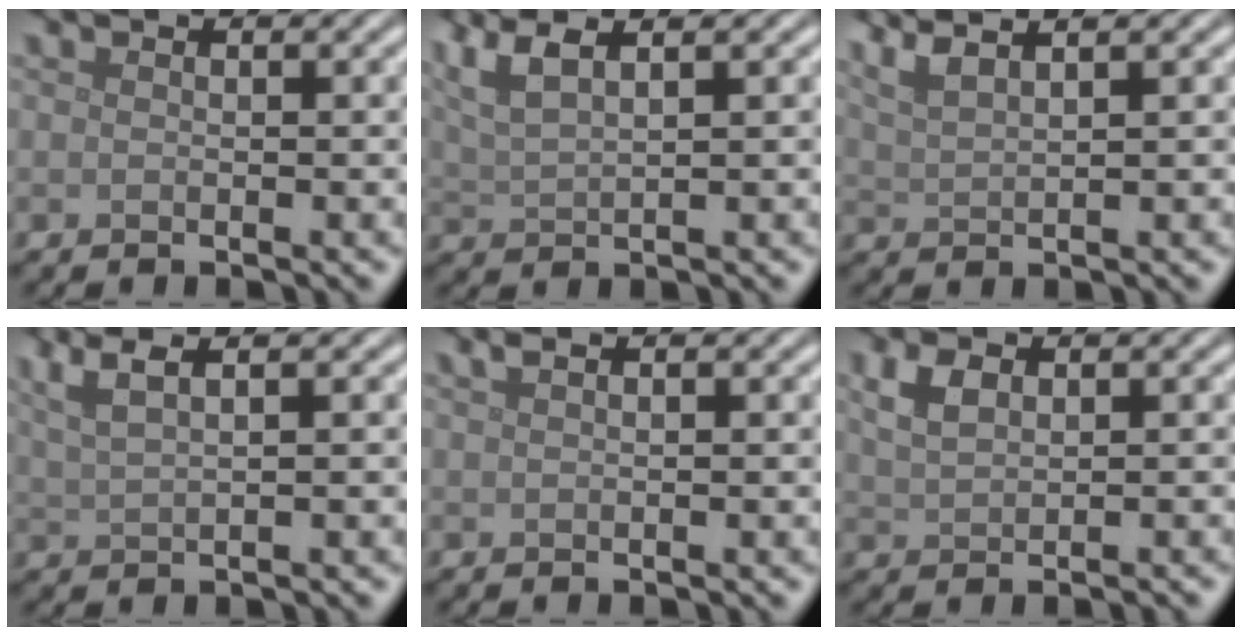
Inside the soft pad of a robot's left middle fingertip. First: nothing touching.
{"total": 4.6, "force": [2.8, 1.4, 3.3], "torque": [-0.068, 0.019, 0.054]}
{"total": 4.0, "force": [3.0, 1.1, 2.4], "torque": [-0.039, 0.022, 0.037]}
{"total": 4.7, "force": [2.9, 1.6, 3.3], "torque": [-0.059, 0.026, 0.034]}
{"total": 1.1, "force": [0.6, 0.4, 0.8], "torque": [-0.015, 0.006, 0.009]}
{"total": 2.3, "force": [0.9, 1.1, 1.7], "torque": [-0.037, 0.005, 0.020]}